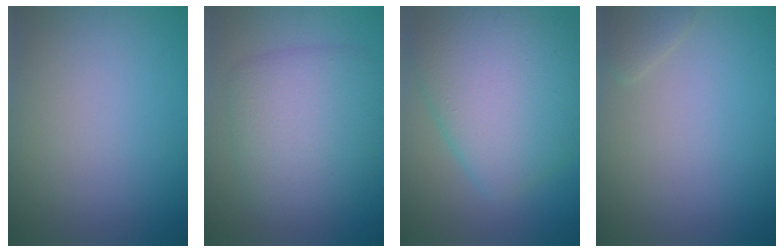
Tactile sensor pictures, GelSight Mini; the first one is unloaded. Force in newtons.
{"total": 6.4, "press": 6.3, "slide": 0.4}
{"total": 10.0, "press": 10.0, "slide": 0.4}
{"total": 1.3, "press": 1.3, "slide": 0.2}